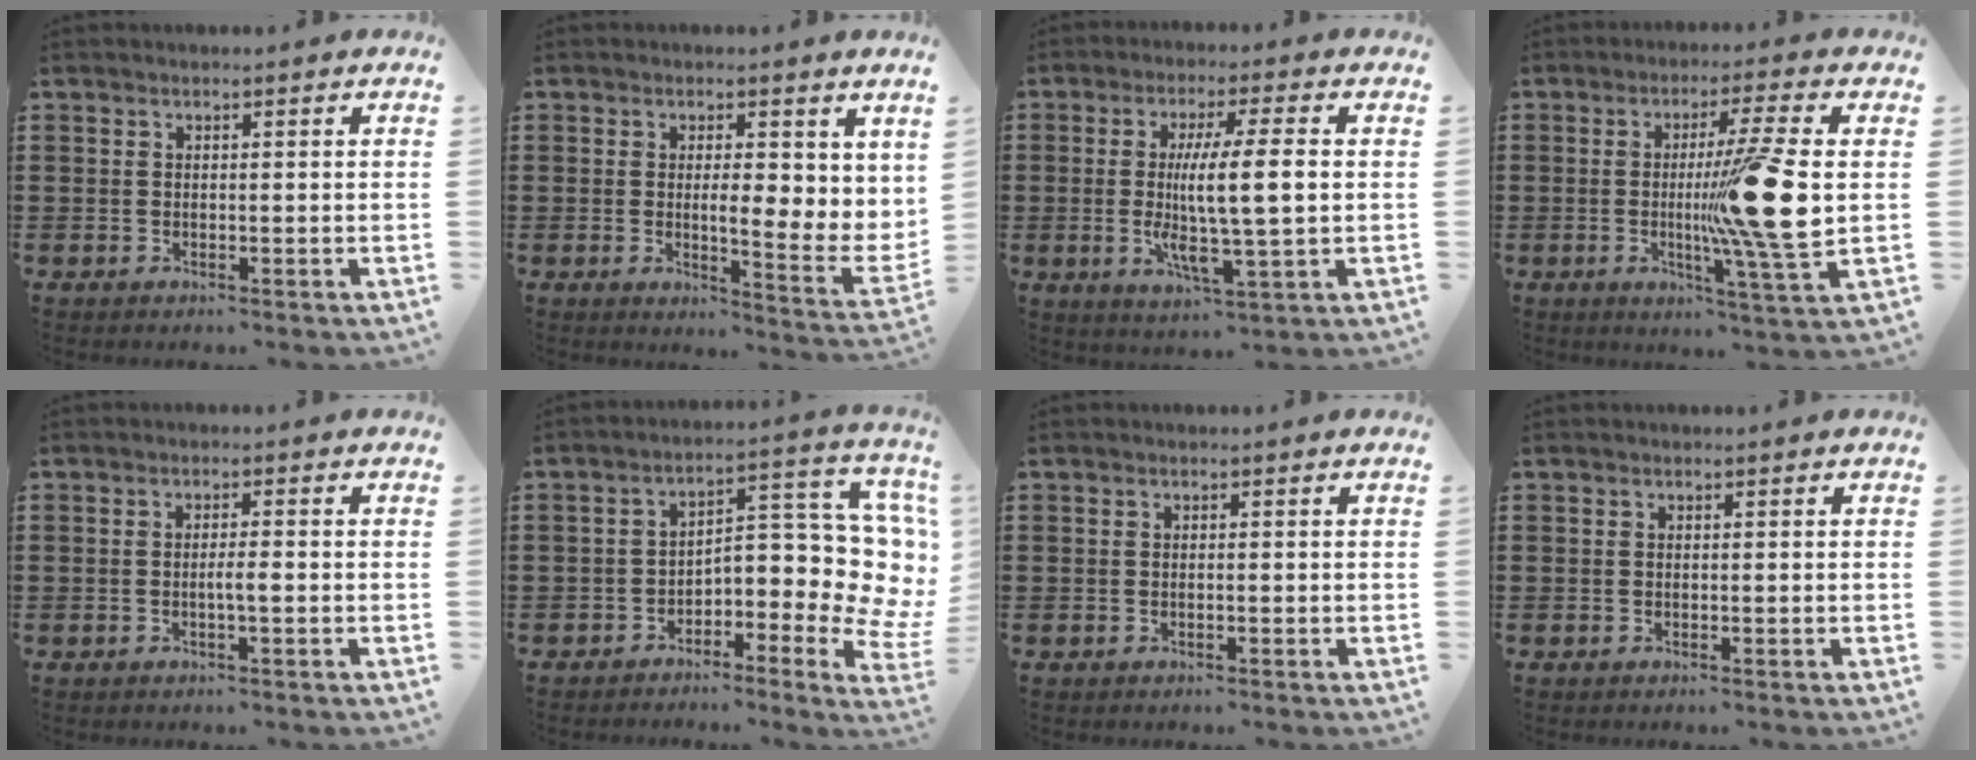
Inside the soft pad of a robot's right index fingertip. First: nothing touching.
{"total": 4.6, "force": [1.1, 1.7, 4.1], "torque": [-0.062, -0.018, 0.012]}
{"total": 9.7, "force": [0.4, 1.6, 9.6], "torque": [-0.170, 0.003, 0.005]}
{"total": 13.9, "force": [0.3, 0.3, 13.9], "torque": [-0.229, -0.021, -0.007]}
{"total": 1.9, "force": [-0.5, 0.0, 1.8], "torque": [-0.033, -0.001, -0.010]}
{"total": 7.0, "force": [-0.9, 3.7, 5.8], "torque": [-0.073, -0.025, -0.025]}
{"total": 0.0}
{"total": 0.0}